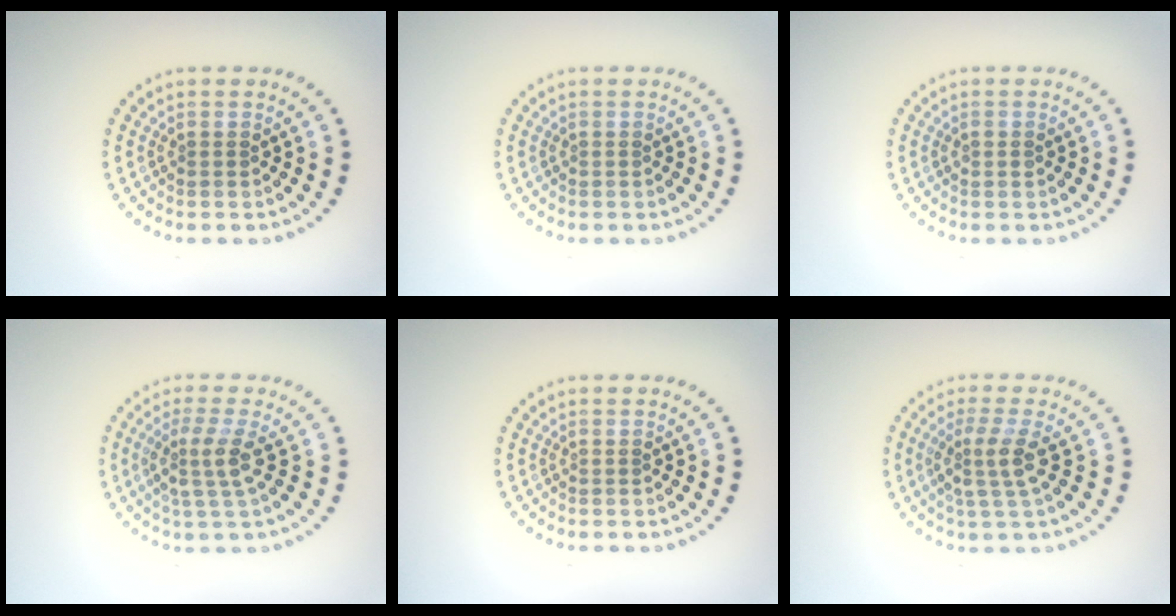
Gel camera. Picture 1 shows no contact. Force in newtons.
{"total": 0.0}
{"total": 0.7, "press": 0.7, "slide": 0.1}
{"total": 2.8, "press": 2.1, "slide": 1.8}
{"total": 0.0}
{"total": 2.8, "press": 2.1, "slide": 1.8}